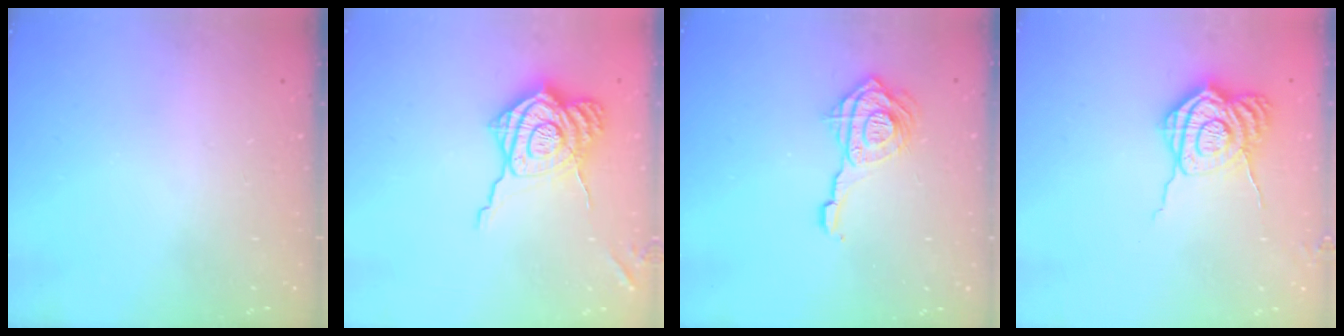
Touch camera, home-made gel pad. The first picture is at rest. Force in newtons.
{"total": 16.6, "press": 16.5, "slide": 1.4}
{"total": 12.8, "press": 12.7, "slide": 1.4}
{"total": 10.8, "press": 10.8, "slide": 0.9}